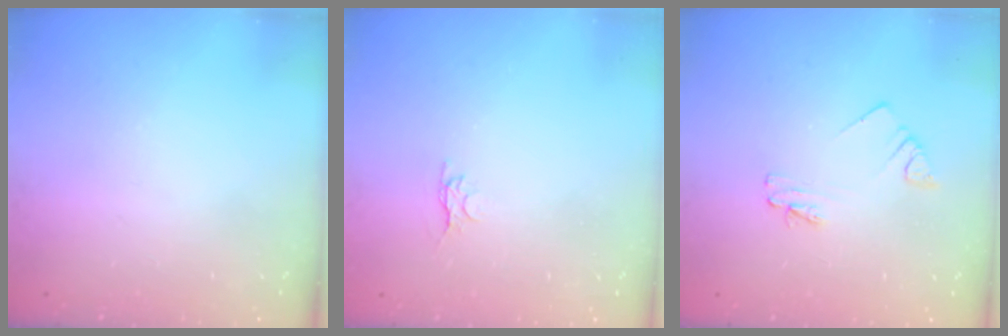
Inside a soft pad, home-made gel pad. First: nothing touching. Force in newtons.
{"total": 3.1, "press": 3.0, "slide": 0.4}
{"total": 2.4, "press": 2.4, "slide": 0.3}